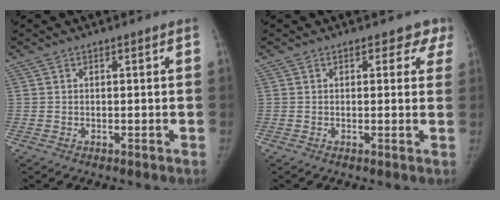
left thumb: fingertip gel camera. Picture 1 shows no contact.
{"total": 3.3, "force": [2.4, 2.2, 0.6], "torque": [0.033, -0.008, 0.007]}